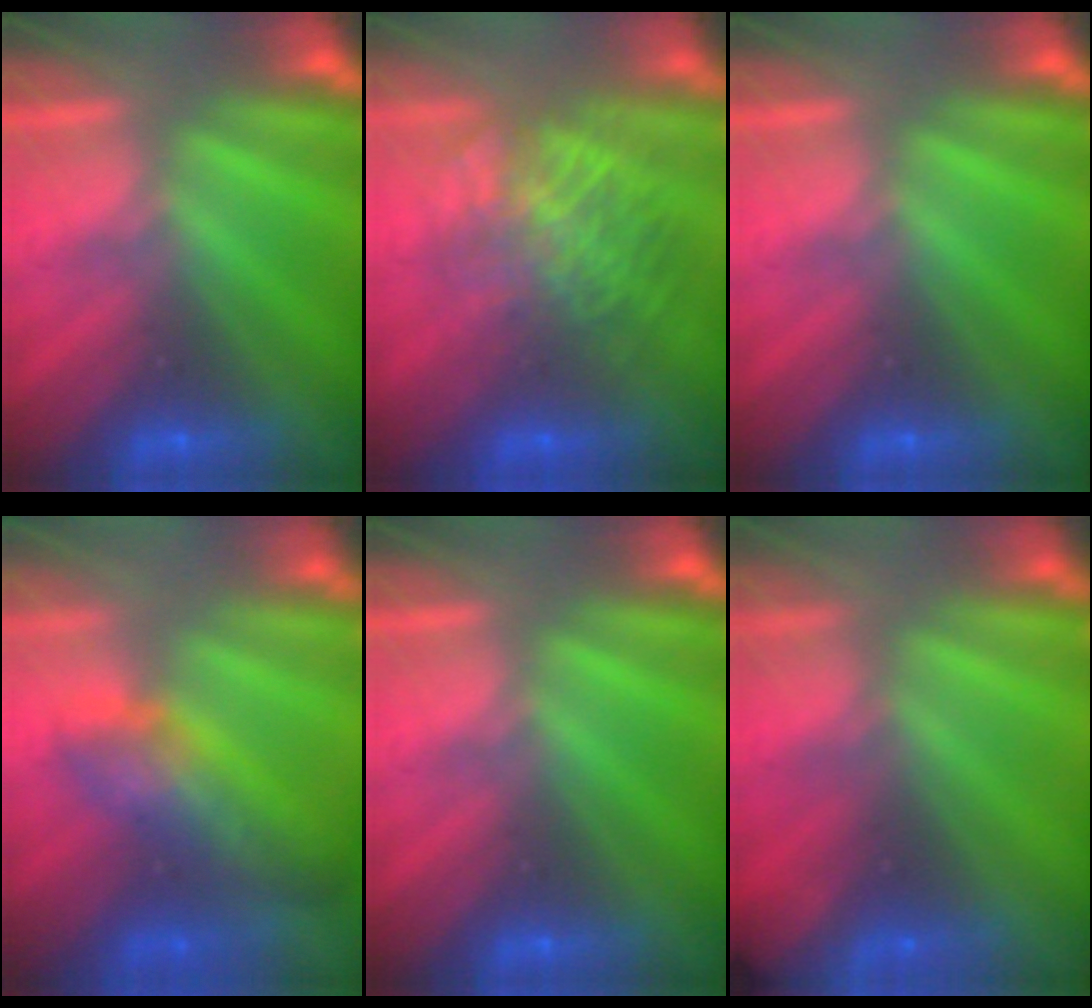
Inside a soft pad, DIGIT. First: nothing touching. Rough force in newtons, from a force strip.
{"total": 6.9}
{"total": 0.0}
{"total": 6.7}
{"total": 0.0}
{"total": 7.0}